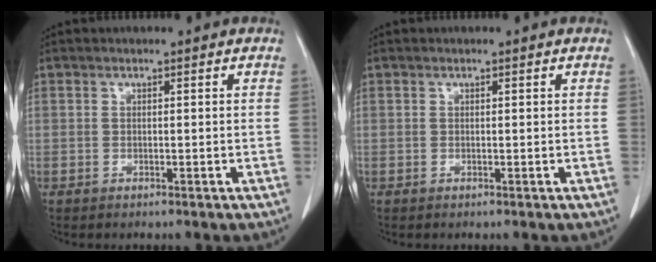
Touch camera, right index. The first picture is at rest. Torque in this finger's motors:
{"motor_torque": [0.01, -0.02, -0.01, 0.00]}